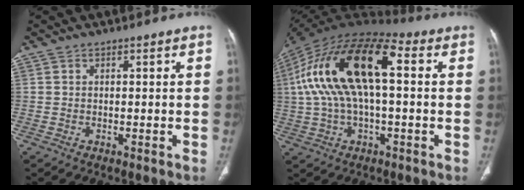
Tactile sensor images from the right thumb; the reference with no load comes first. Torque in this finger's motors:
{"motor_torque": [1.57, 1.68, 2.40, -0.37, 0.47]}